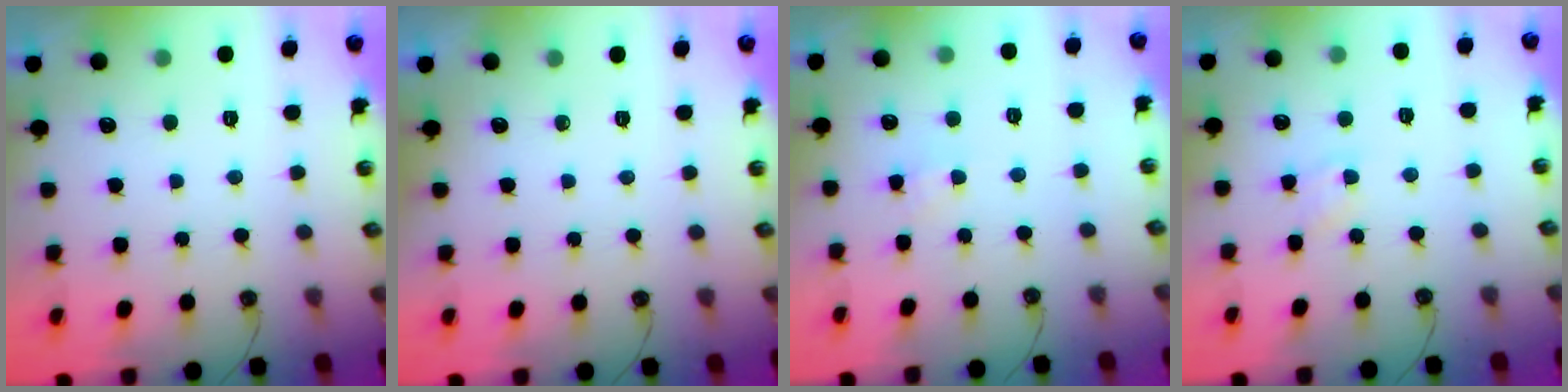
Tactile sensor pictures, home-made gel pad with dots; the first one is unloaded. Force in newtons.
{"total": 0.0}
{"total": 2.5, "press": 2.4, "slide": 0.4}
{"total": 5.0, "press": 4.9, "slide": 0.6}